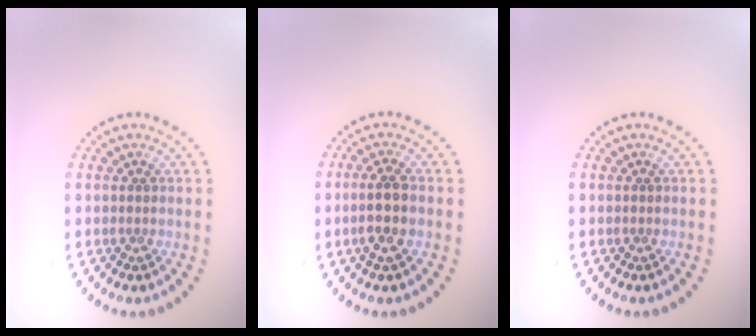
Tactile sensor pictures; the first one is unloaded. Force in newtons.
{"total": 2.7, "press": 2.6, "slide": 1.0}
{"total": 0.0}